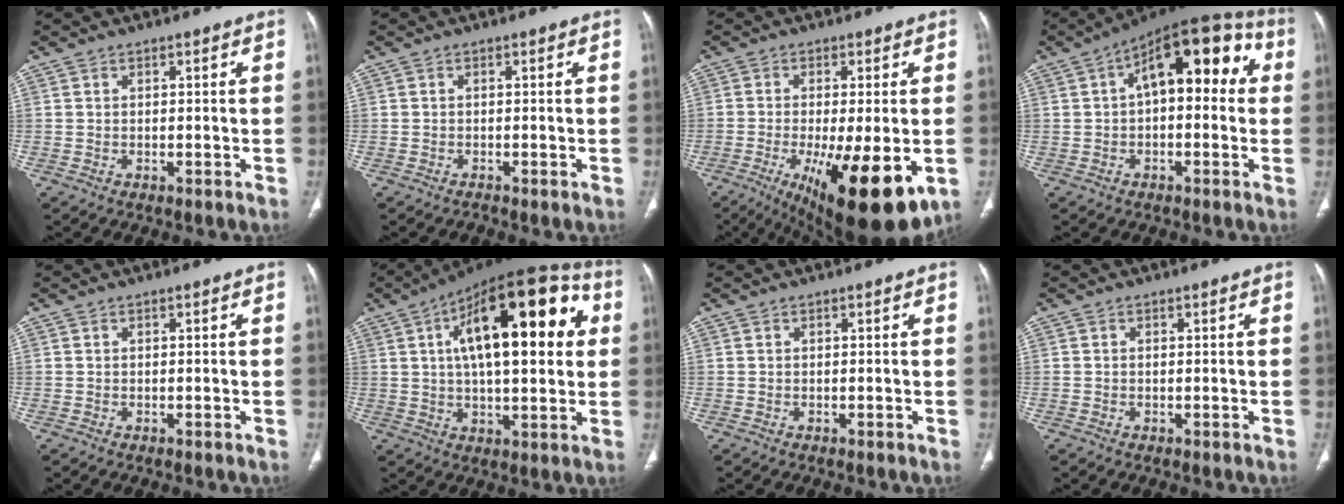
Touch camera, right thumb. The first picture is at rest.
{"total": 0.6, "force": [-0.6, 0.0, 0.3], "torque": [0.001, 0.003, -0.009]}
{"total": 18.0, "force": [-5.8, 5.1, 16.3], "torque": [-0.225, -0.026, -0.072]}
{"total": 16.4, "force": [3.1, 8.2, 13.9], "torque": [-0.151, 0.045, 0.034]}
{"total": 0.0}
{"total": 25.5, "force": [6.1, 10.6, 22.4], "torque": [-0.311, 0.025, 0.080]}
{"total": 0.0}
{"total": 0.0}